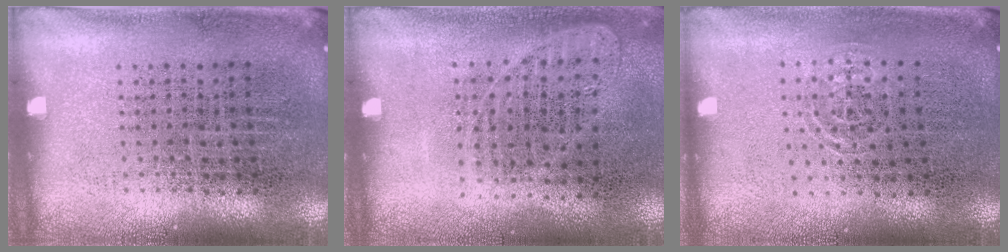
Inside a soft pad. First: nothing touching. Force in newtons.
{"total": 0.9, "press": 0.9, "slide": 0.3}
{"total": 0.8, "press": 0.5, "slide": 0.6}